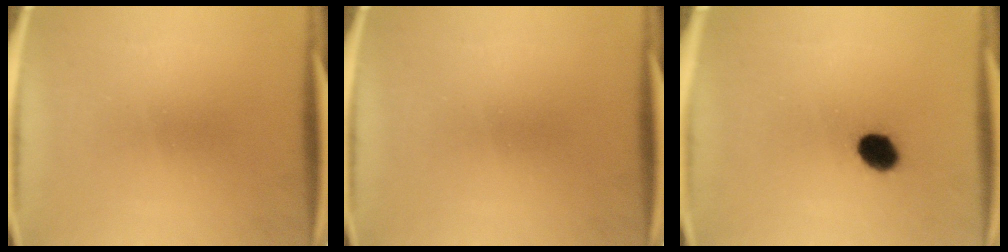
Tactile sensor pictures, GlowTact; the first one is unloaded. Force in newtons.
{"total": 0.0}
{"total": 6.4}